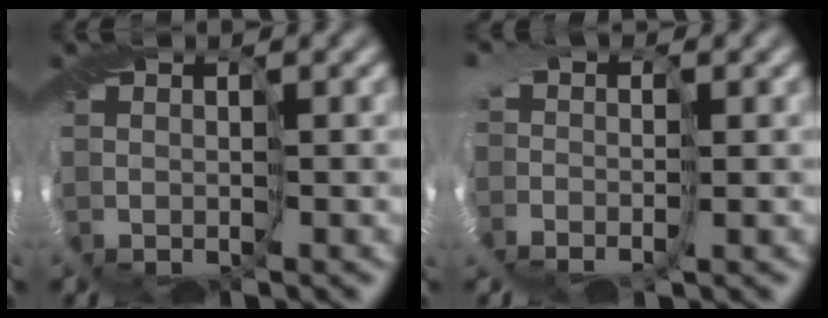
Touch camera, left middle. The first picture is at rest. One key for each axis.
{"total": 2.8, "fx": -0.7, "fy": 2.0, "fz": 1.9, "tx": -0.026, "ty": 0.004, "tz": -0.016}